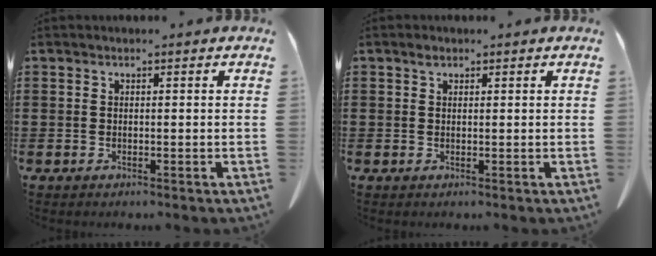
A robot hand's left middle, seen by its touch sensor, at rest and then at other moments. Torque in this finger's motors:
{"motor_torque": [-0.31, 0.35, -0.46, -0.21]}